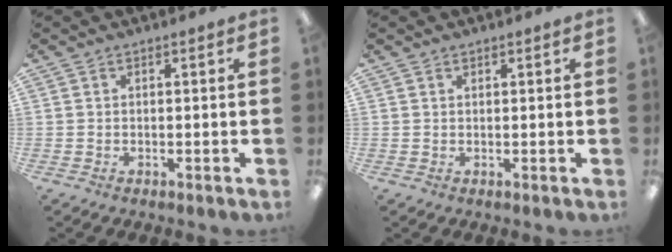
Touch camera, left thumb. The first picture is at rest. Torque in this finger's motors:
{"motor_torque": [-0.06, 0.02, -0.06, -0.18, -0.02]}